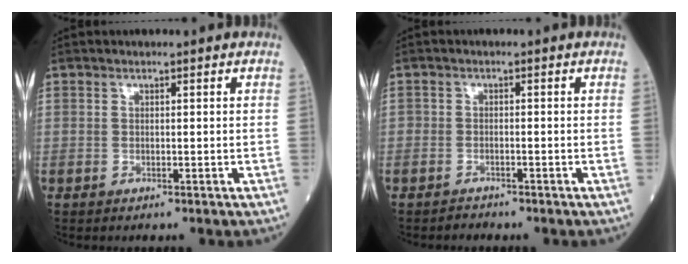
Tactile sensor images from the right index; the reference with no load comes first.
{"total": 1.4, "force": [-1.3, 0.4, -0.3], "torque": [0.004, -0.003, -0.022]}